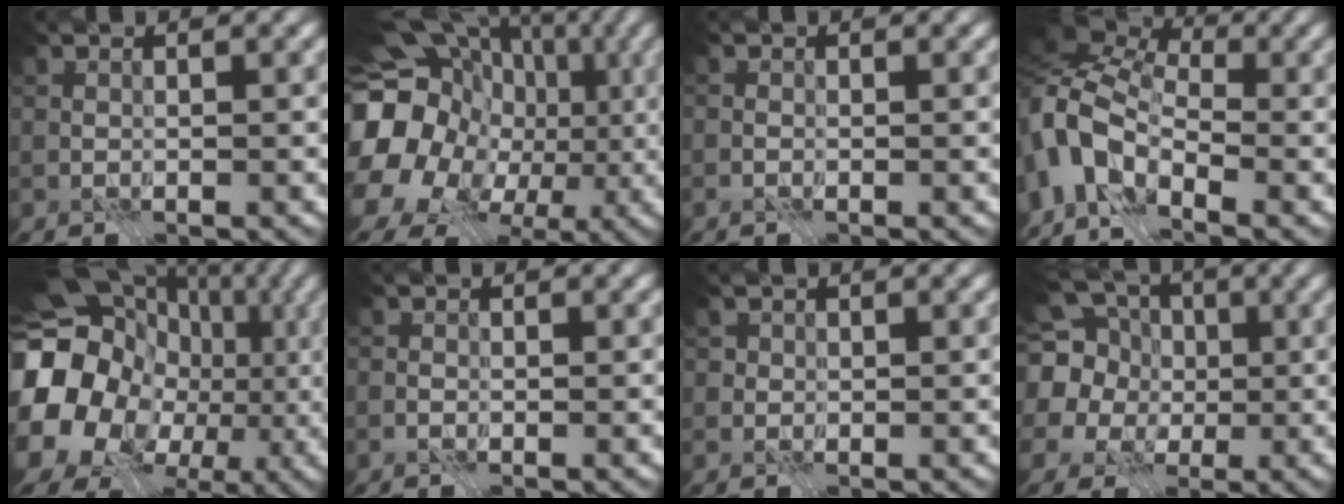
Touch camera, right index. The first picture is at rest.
{"total": 20.3, "force": [-1.0, 17.2, 10.7], "torque": [-0.208, 0.001, -0.039]}
{"total": 0.6, "force": [-0.4, 0.4, 0.2], "torque": [0.003, 0.001, -0.009]}
{"total": 9.3, "force": [-1.8, 5.8, 7.0], "torque": [-0.163, 0.002, -0.047]}
{"total": 20.5, "force": [-1.2, 18.4, 9.0], "torque": [-0.186, -0.008, -0.037]}
{"total": 0.9, "force": [-0.4, 0.7, 0.3], "torque": [0.006, 0.005, -0.012]}
{"total": 1.2, "force": [0.4, 1.1, 0.3], "torque": [-0.002, -0.001, 0.013]}
{"total": 12.3, "force": [2.9, 10.6, 5.5], "torque": [-0.152, 0.024, 0.016]}